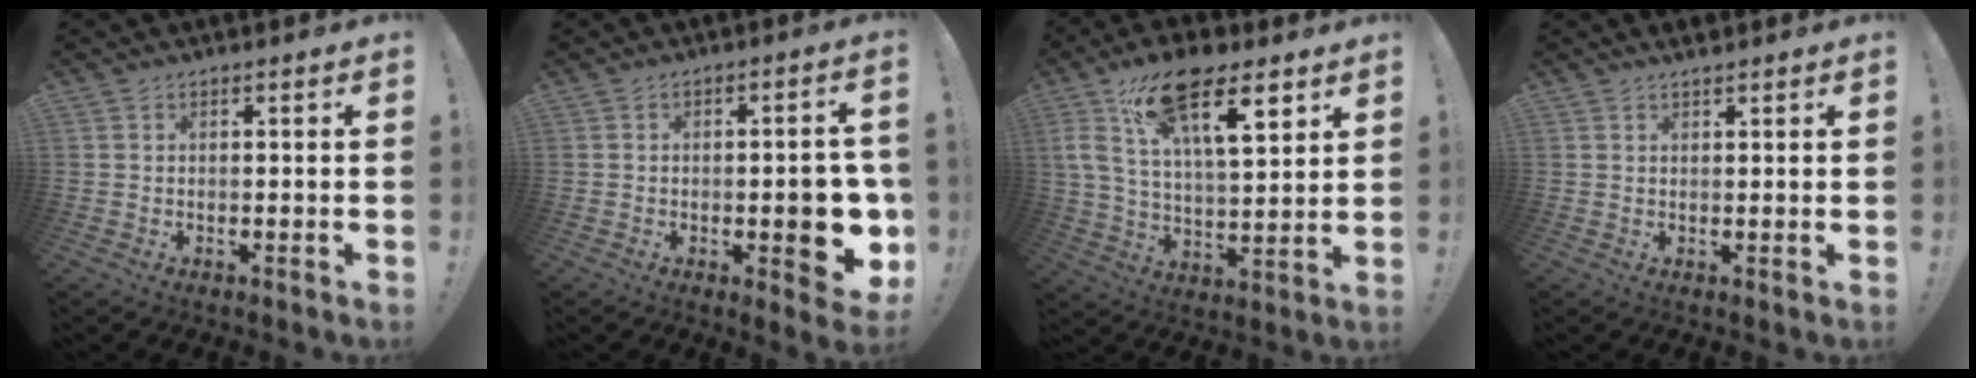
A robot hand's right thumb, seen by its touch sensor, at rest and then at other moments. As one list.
[{"total": 10.7, "force": [-2.4, 4.0, 9.6], "torque": [-0.107, 0.000, -0.035]}, {"total": 21.5, "force": [11.7, 8.3, 16.0], "torque": [-0.280, -0.052, 0.191]}, {"total": 1.5, "force": [1.5, 0.1, 0.4], "torque": [-0.008, -0.003, 0.027]}]